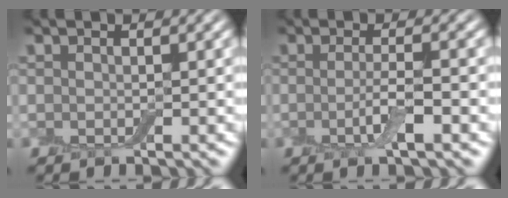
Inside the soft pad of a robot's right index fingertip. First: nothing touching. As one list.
[{"total": 2.9, "force": [-0.6, 0.5, 2.8], "torque": [-0.055, -0.006, -0.013]}]